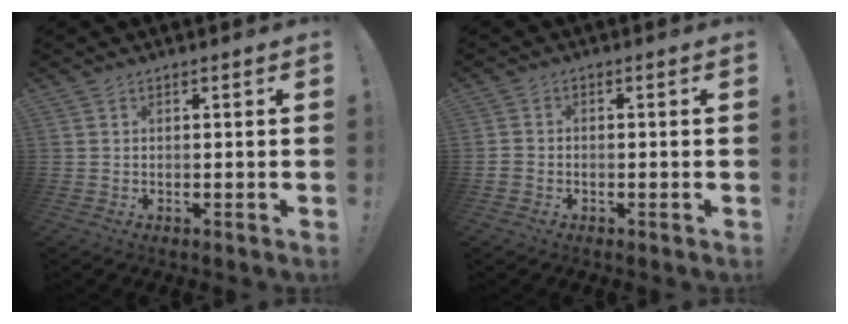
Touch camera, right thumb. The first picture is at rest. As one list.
[{"total": 1.9, "force": [-1.0, 1.5, 0.6], "torque": [-0.007, 0.008, -0.018]}]